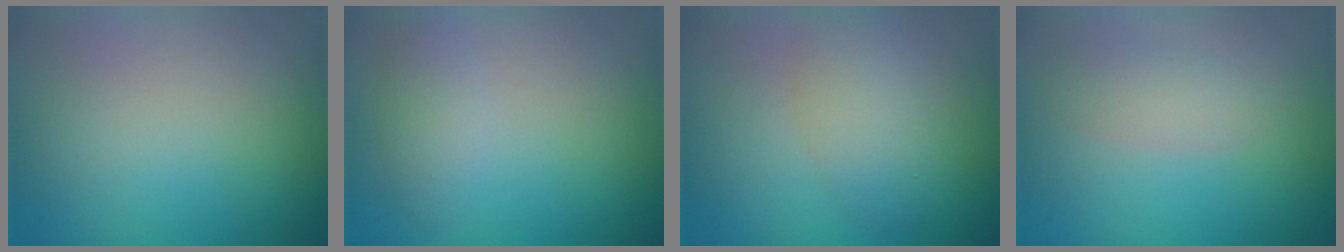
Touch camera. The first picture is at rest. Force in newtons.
{"total": 2.0, "press": 2.0, "slide": 0.1}
{"total": 3.8, "press": 3.8, "slide": 0.2}
{"total": 2.0, "press": 2.0, "slide": 0.1}